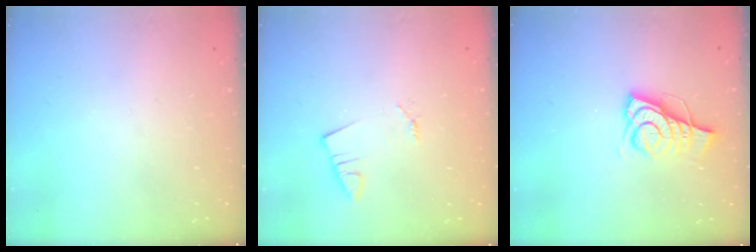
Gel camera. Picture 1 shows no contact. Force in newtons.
{"total": 1.3, "press": 1.2, "slide": 0.1}
{"total": 10.2, "press": 9.6, "slide": 3.3}